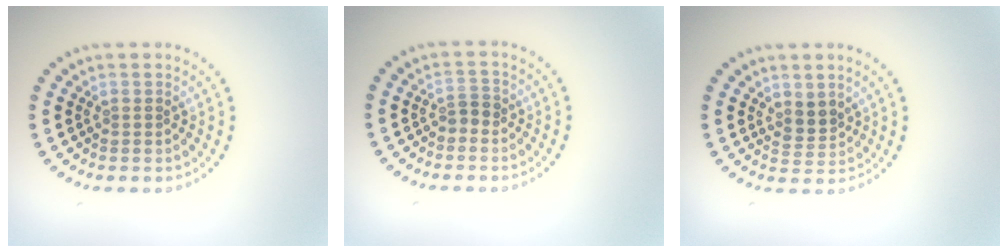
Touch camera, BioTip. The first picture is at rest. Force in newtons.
{"total": 1.1, "press": 1.1, "slide": 0.4}
{"total": 2.0, "press": 1.6, "slide": 1.2}